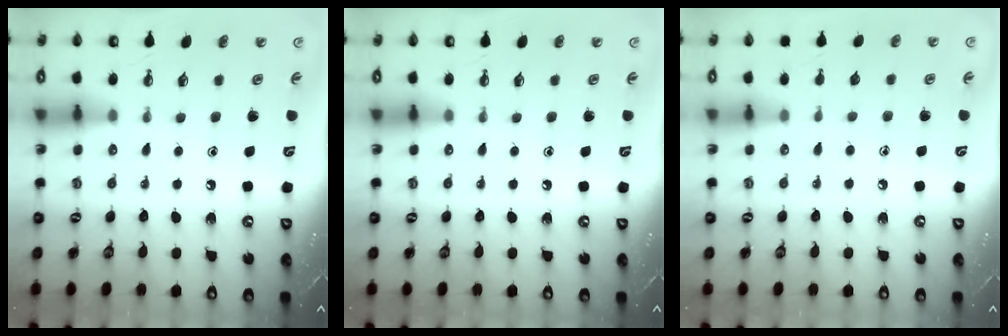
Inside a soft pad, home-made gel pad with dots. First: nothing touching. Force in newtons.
{"total": 0.0}
{"total": 3.8, "press": 3.7, "slide": 0.4}